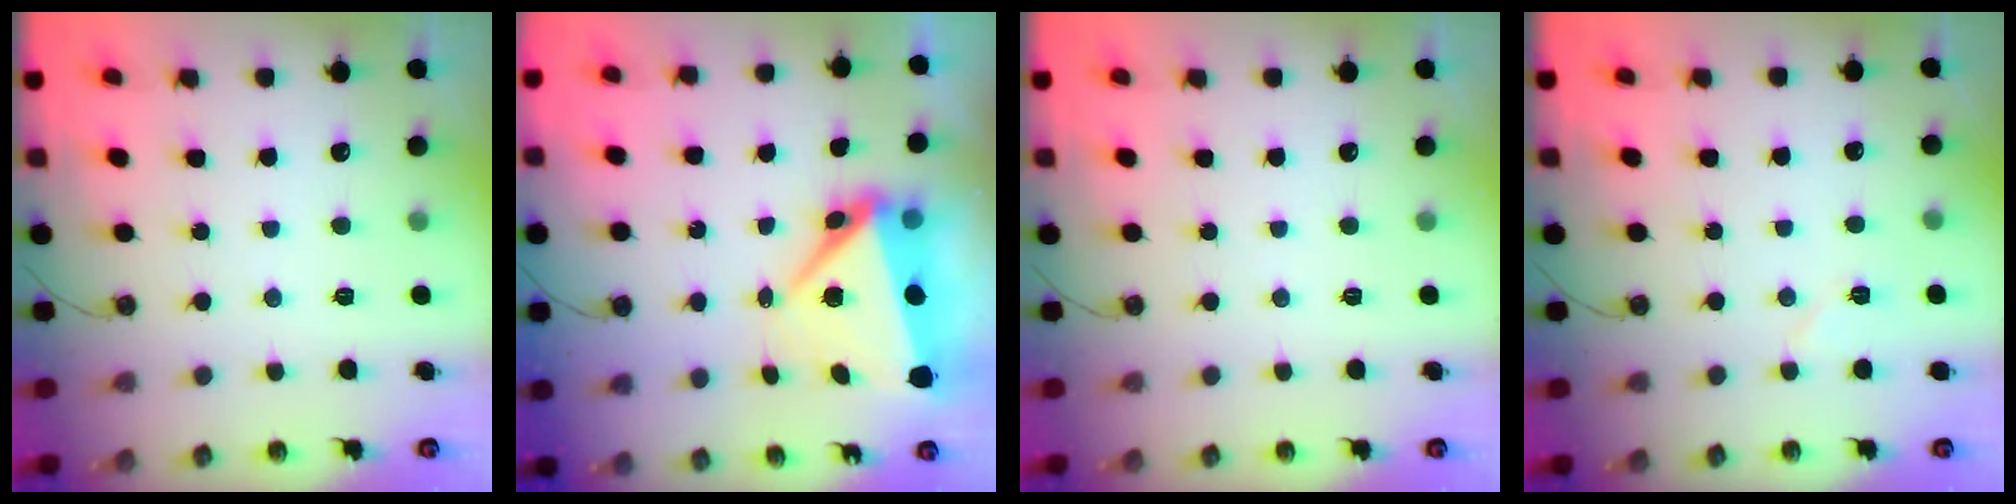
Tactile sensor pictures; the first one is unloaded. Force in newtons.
{"total": 11.2, "press": 7.8, "slide": 8.0}
{"total": 0.0}
{"total": 5.4, "press": 4.5, "slide": 2.9}